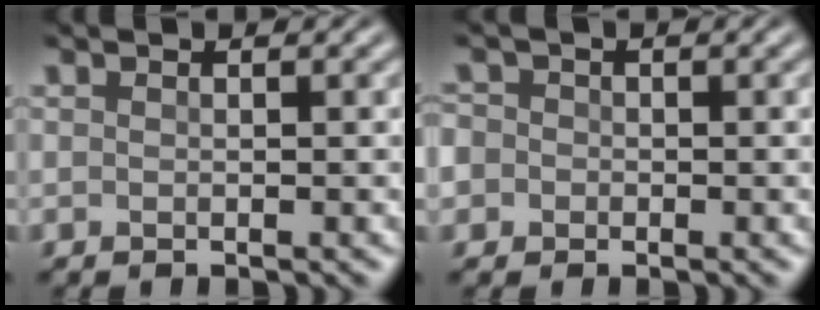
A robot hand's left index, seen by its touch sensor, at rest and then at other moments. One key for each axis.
{"total": 2.9, "fx": -0.2, "fy": 2.8, "fz": 0.9, "tx": -0.010, "ty": 0.017, "tz": -0.031}